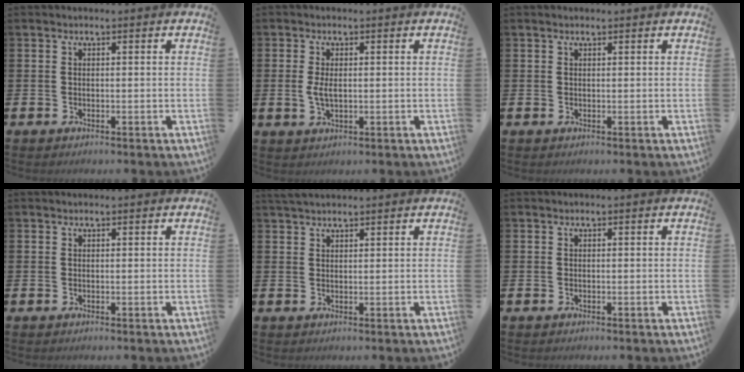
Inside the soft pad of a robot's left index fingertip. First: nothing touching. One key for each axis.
{"total": 2.6, "fx": 0.1, "fy": 1.2, "fz": 2.3, "tx": -0.045, "ty": 0.005, "tz": 0.000}
{"total": 0.7, "fx": 0.6, "fy": 0.2, "fz": 0.4, "tx": -0.007, "ty": 0.003, "tz": 0.011}
{"total": 0.0}
{"total": 2.4, "fx": 2.3, "fy": 0.6, "fz": 0.7, "tx": -0.017, "ty": -0.002, "tz": 0.043}
{"total": 0.0}